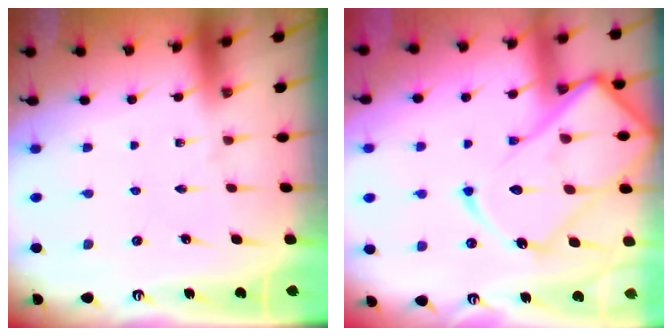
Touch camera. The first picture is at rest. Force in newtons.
{"total": 22.0, "press": 21.9, "slide": 1.9}